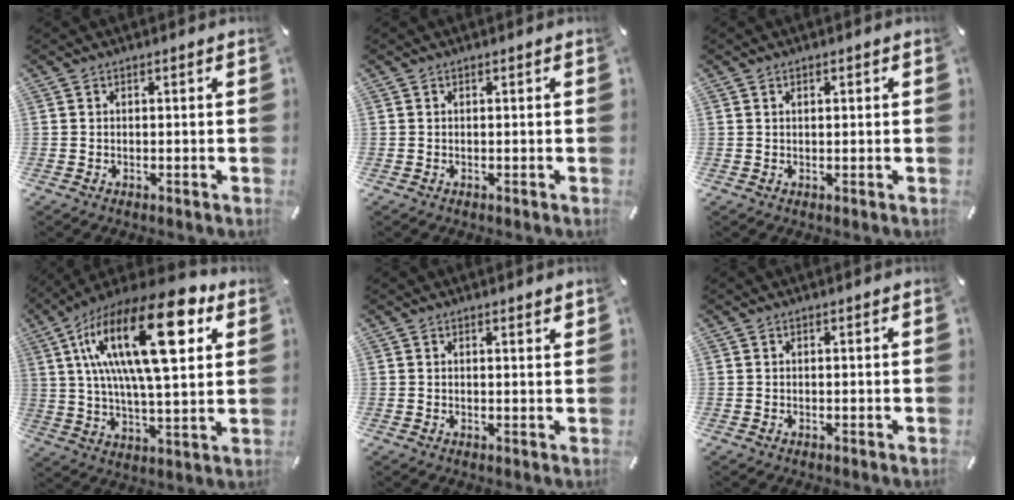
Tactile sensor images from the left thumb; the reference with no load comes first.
{"total": 0.0}
{"total": 0.9, "force": [0.4, 0.4, 0.7], "torque": [-0.014, 0.003, 0.005]}
{"total": 25.7, "force": [10.1, 9.3, 21.7], "torque": [-0.404, -0.039, 0.151]}
{"total": 0.9, "force": [0.8, 0.0, 0.4], "torque": [0.000, -0.006, 0.013]}
{"total": 0.0}